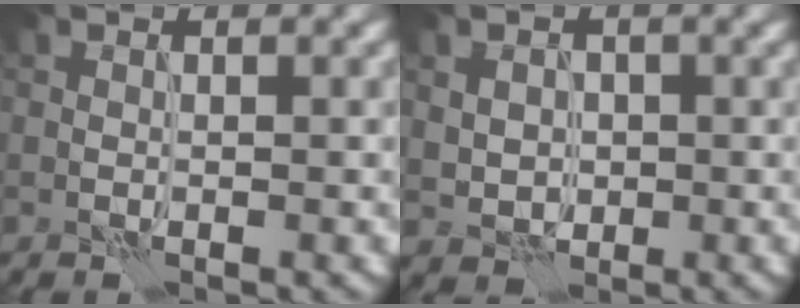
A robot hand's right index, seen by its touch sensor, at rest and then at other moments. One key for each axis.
{"total": 2.0, "fx": 0.0, "fy": 1.8, "fz": 0.8, "tx": -0.019, "ty": -0.002, "tz": 0.005}